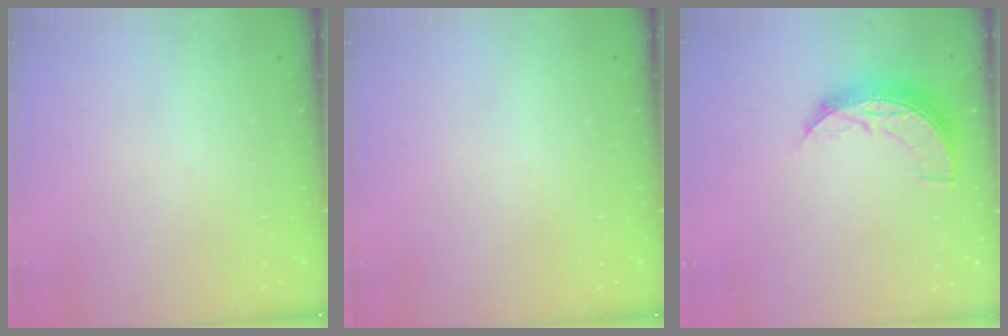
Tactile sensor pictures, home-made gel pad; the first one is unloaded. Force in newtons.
{"total": 0.0}
{"total": 10.1, "press": 10.1, "slide": 0.6}